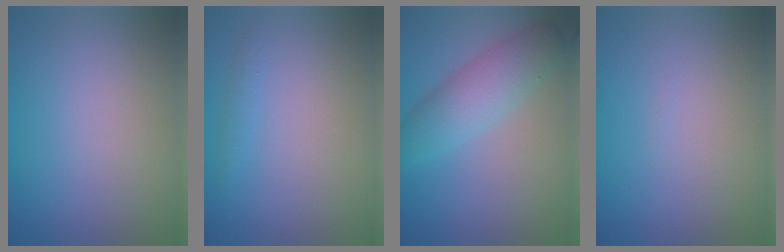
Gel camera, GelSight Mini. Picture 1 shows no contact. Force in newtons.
{"total": 0.9, "press": 0.9, "slide": 0.0}
{"total": 4.6, "press": 4.6, "slide": 0.1}
{"total": 0.0}